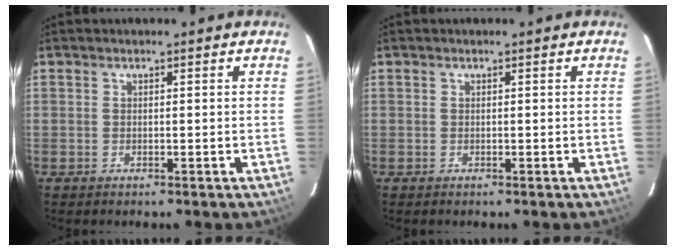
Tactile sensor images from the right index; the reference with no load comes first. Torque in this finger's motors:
{"motor_torque": [0.00, 0.00, 0.00, 0.00]}